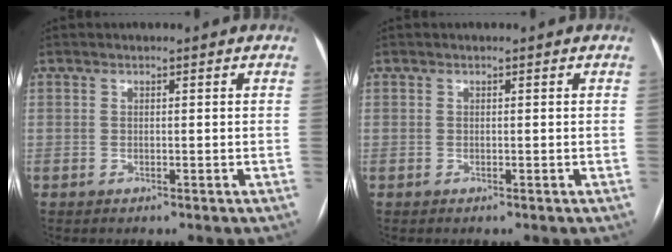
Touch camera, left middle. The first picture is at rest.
{"total": 0.0}